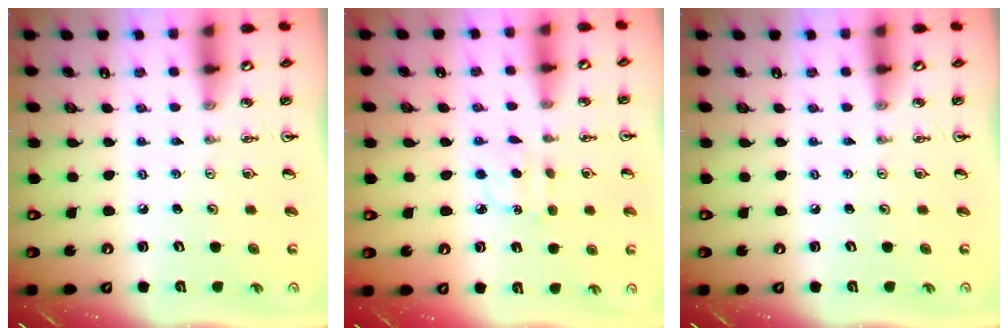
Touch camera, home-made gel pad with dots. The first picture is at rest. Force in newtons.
{"total": 4.2, "press": 4.1, "slide": 0.5}
{"total": 0.0}